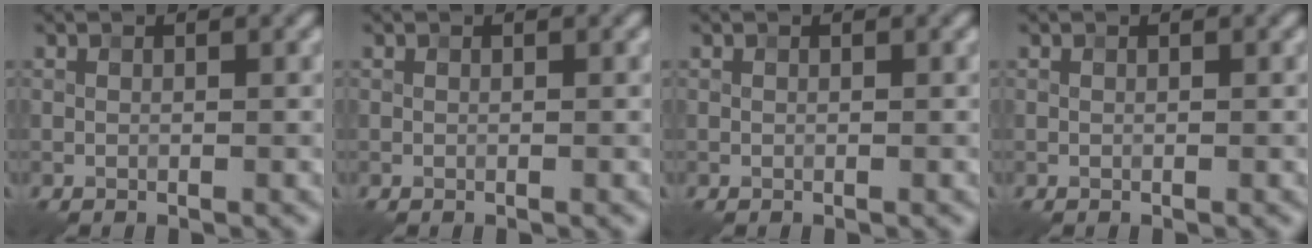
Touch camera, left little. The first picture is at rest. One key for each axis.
{"total": 0.0}
{"total": 0.0}
{"total": 0.0}